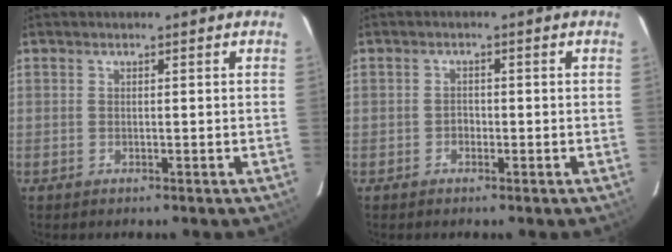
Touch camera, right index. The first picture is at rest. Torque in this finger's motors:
{"motor_torque": [0.07, 0.06, -0.01, 0.00]}